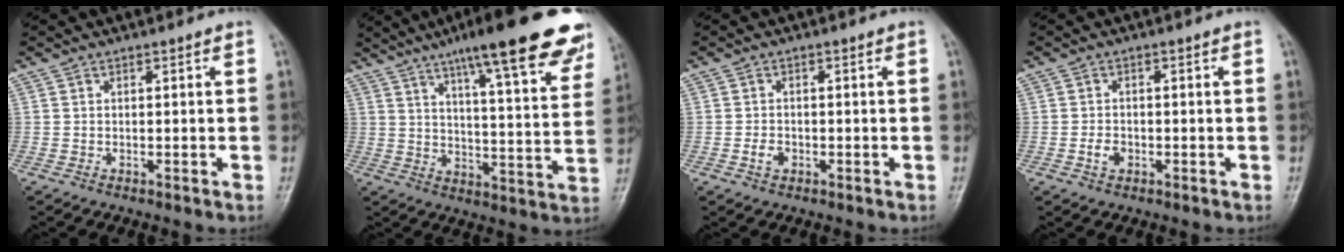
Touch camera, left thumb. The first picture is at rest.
{"total": 23.5, "force": [16.3, 4.4, 16.3], "torque": [-0.205, -0.044, 0.220]}
{"total": 2.1, "force": [-0.8, 1.6, 1.1], "torque": [-0.017, 0.005, -0.015]}
{"total": 2.4, "force": [-0.8, 1.8, 1.3], "torque": [-0.020, 0.005, -0.016]}